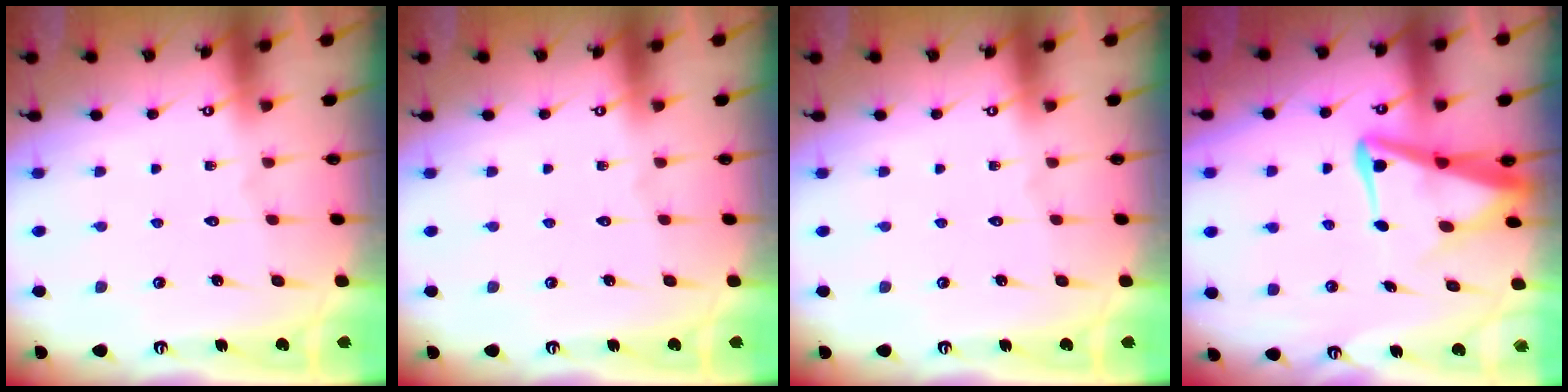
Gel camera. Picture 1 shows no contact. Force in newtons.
{"total": 0.0}
{"total": 0.0}
{"total": 7.8, "press": 7.8, "slide": 1.0}